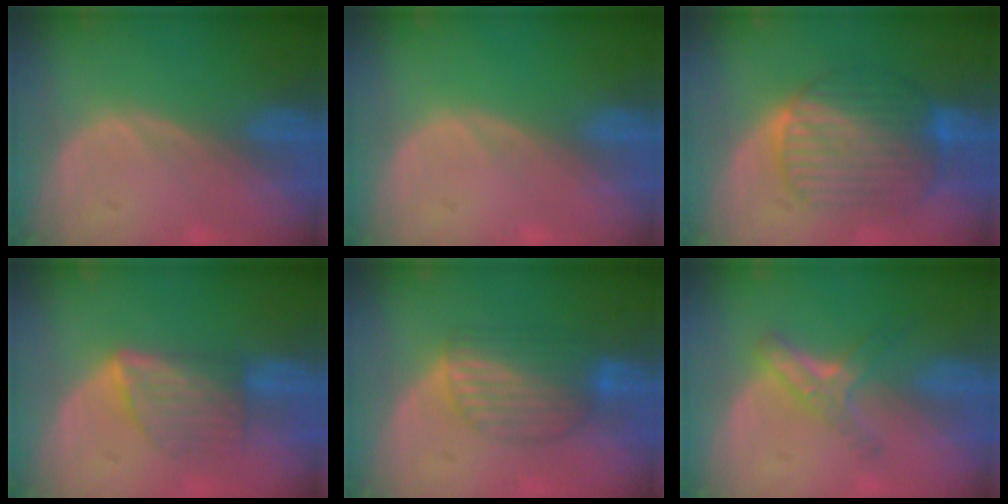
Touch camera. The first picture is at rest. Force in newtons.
{"total": 0.0}
{"total": 9.7, "press": 9.7, "slide": 1.0}
{"total": 5.9, "press": 5.7, "slide": 1.3}
{"total": 6.4, "press": 6.4, "slide": 0.2}
{"total": 5.4, "press": 4.8, "slide": 2.6}